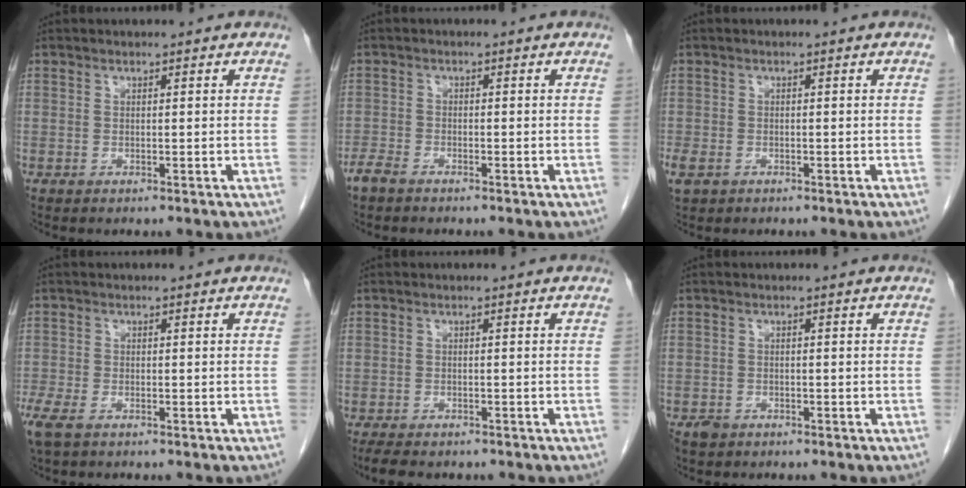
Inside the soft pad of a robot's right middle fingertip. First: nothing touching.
{"total": 2.3, "force": [-2.0, 0.7, 1.0], "torque": [-0.024, -0.002, -0.036]}
{"total": 2.8, "force": [-1.5, 1.9, 1.4], "torque": [-0.035, -0.003, -0.020]}
{"total": 5.6, "force": [-3.7, 2.5, 3.4], "torque": [-0.084, -0.015, -0.065]}
{"total": 5.7, "force": [-4.7, 1.8, 2.6], "torque": [-0.043, -0.012, -0.067]}
{"total": 1.6, "force": [-1.1, 1.1, 0.3], "torque": [-0.013, 0.002, -0.016]}